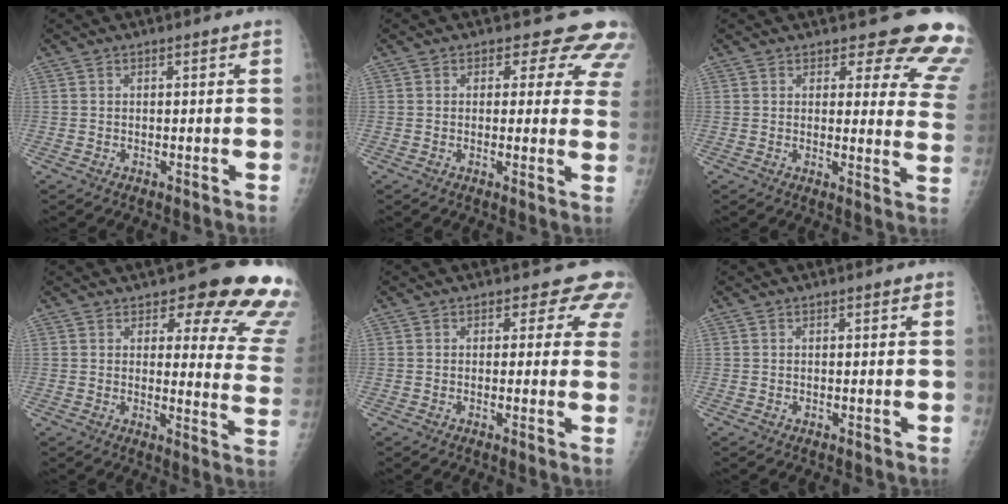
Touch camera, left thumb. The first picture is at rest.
{"total": 9.2, "force": [7.1, 5.0, 3.2], "torque": [0.019, -0.027, 0.052]}
{"total": 14.1, "force": [12.9, 4.5, 3.7], "torque": [0.018, -0.108, 0.111]}
{"total": 16.8, "force": [12.7, 5.8, 9.2], "torque": [-0.050, -0.080, 0.123]}
{"total": 5.6, "force": [3.9, 3.6, 1.9], "torque": [0.018, -0.014, 0.022]}
{"total": 0.0}